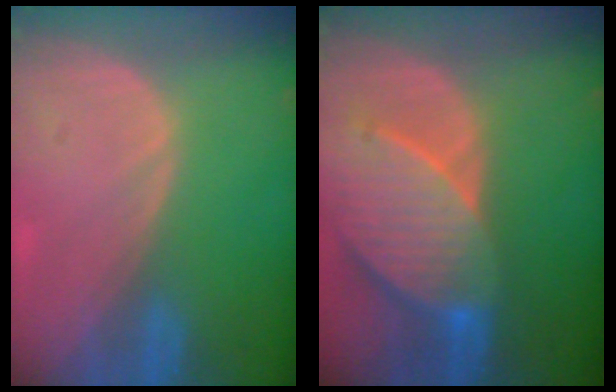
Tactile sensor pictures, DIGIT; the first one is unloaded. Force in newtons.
{"total": 9.9, "press": 8.9, "slide": 4.3}